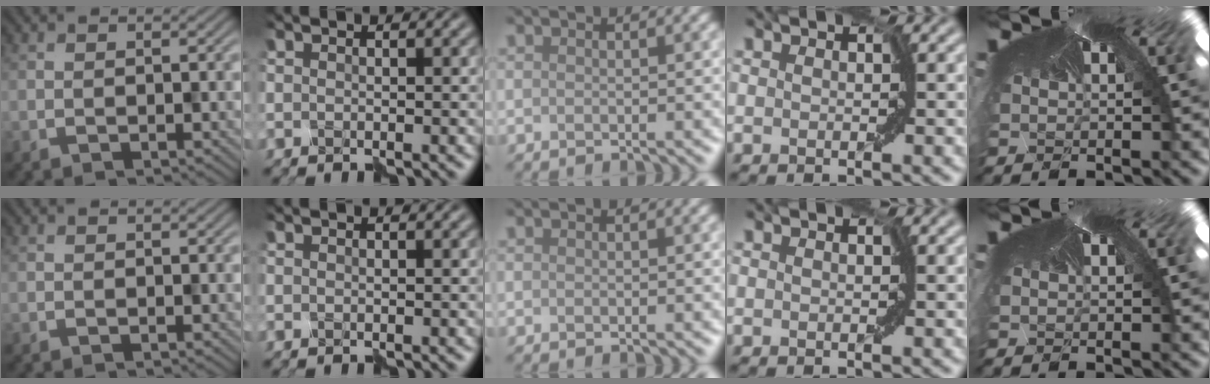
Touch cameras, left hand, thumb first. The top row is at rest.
{}